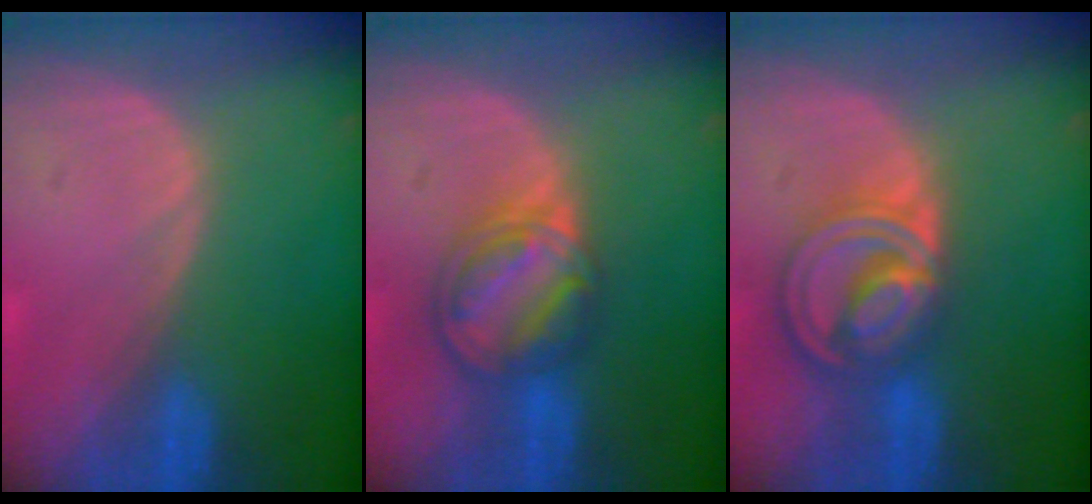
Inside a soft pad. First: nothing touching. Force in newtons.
{"total": 7.7, "press": 6.8, "slide": 3.6}
{"total": 8.7, "press": 7.4, "slide": 4.6}